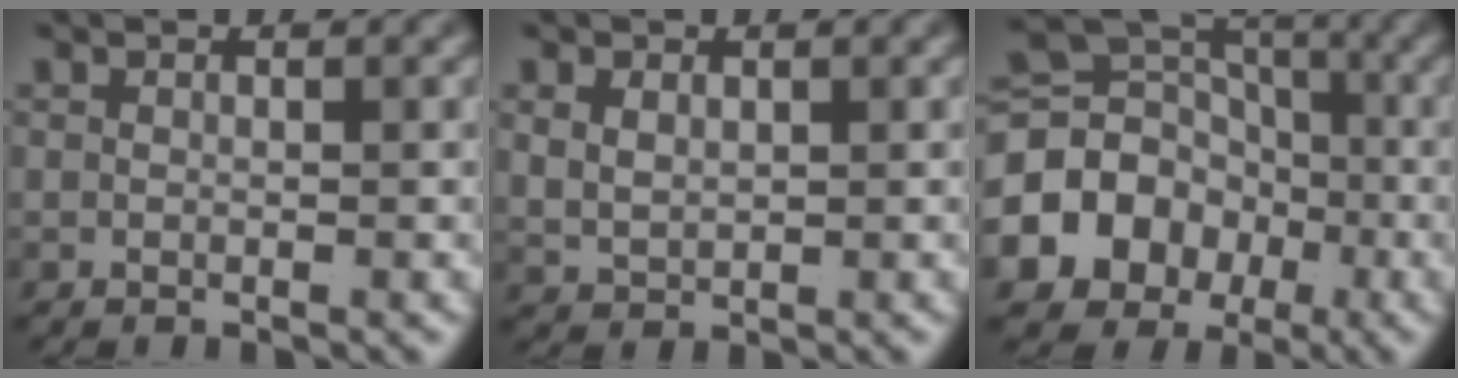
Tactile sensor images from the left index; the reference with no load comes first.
{"total": 2.3, "force": [0.8, 1.8, 1.3], "torque": [-0.037, -0.011, 0.029]}
{"total": 16.5, "force": [-2.9, 14.5, 7.4], "torque": [-0.152, -0.056, -0.045]}